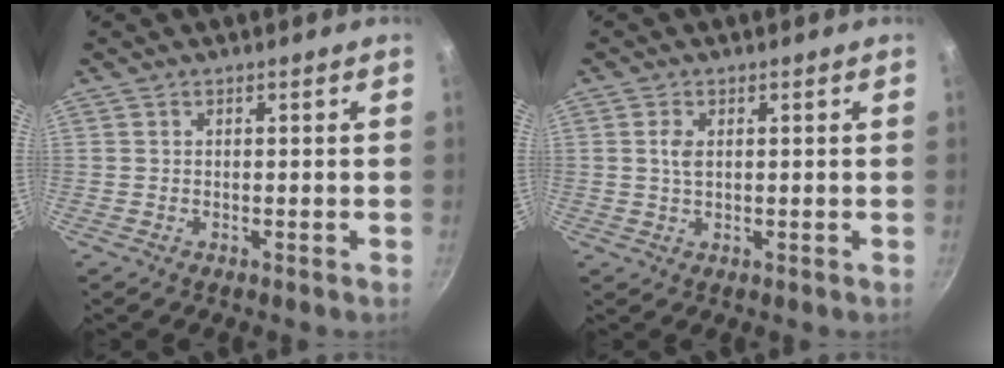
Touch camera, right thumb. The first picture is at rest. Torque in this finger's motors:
{"motor_torque": [-0.41, 0.29, 0.01, 0.43, 0.01]}